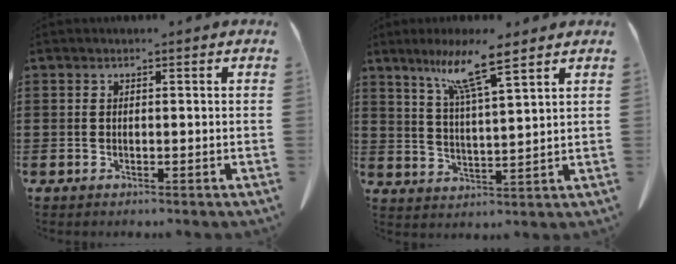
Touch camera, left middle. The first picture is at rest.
{"total": 8.4, "force": [6.2, 0.1, 5.7], "torque": [-0.129, -0.017, 0.106]}